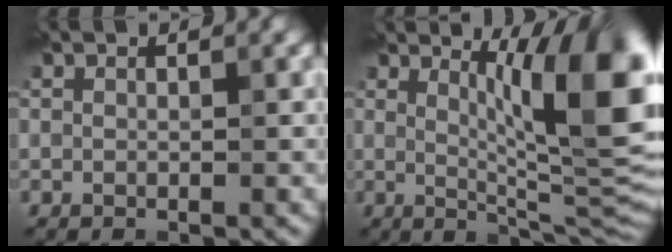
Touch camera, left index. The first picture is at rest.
{"total": 10.9, "force": [3.3, 2.4, 10.1], "torque": [-0.131, -0.006, 0.059]}